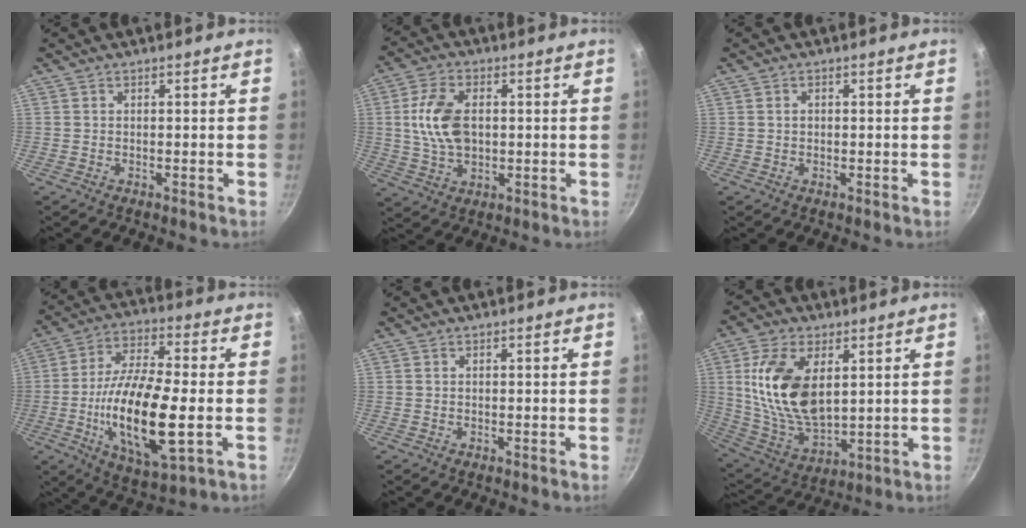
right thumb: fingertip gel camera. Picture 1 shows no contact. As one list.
[{"total": 10.7, "force": [1.1, 6.7, 8.3], "torque": [-0.148, 0.005, 0.020]}, {"total": 1.3, "force": [0.2, 1.0, 0.7], "torque": [-0.010, 0.006, 0.004]}, {"total": 20.0, "force": [-3.6, 7.2, 18.3], "torque": [-0.346, 0.009, -0.069]}, {"total": 0.0}, {"total": 17.3, "force": [4.1, 9.7, 13.7], "torque": [-0.250, -0.023, 0.092]}]